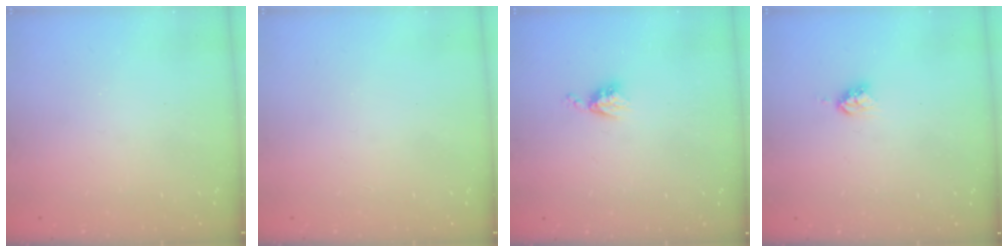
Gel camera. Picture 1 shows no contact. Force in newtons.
{"total": 0.0}
{"total": 3.6, "press": 3.6, "slide": 0.4}
{"total": 4.4, "press": 4.3, "slide": 0.6}